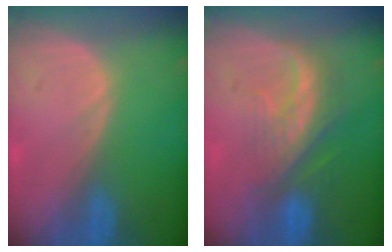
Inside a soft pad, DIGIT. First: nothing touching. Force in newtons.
{"total": 7.9, "press": 7.1, "slide": 3.5}